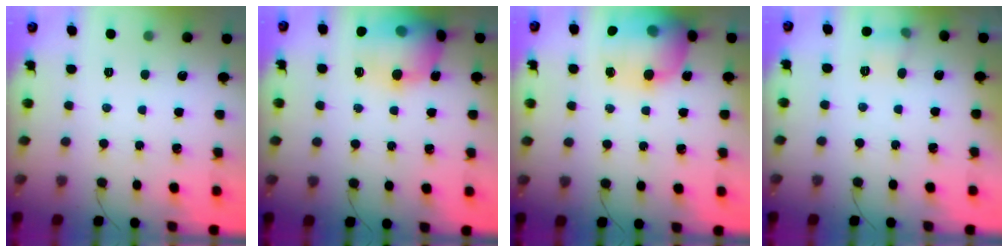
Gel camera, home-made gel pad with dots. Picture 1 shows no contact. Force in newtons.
{"total": 16.5, "press": 16.2, "slide": 3.3}
{"total": 19.5, "press": 19.4, "slide": 2.4}
{"total": 5.8, "press": 5.6, "slide": 1.7}